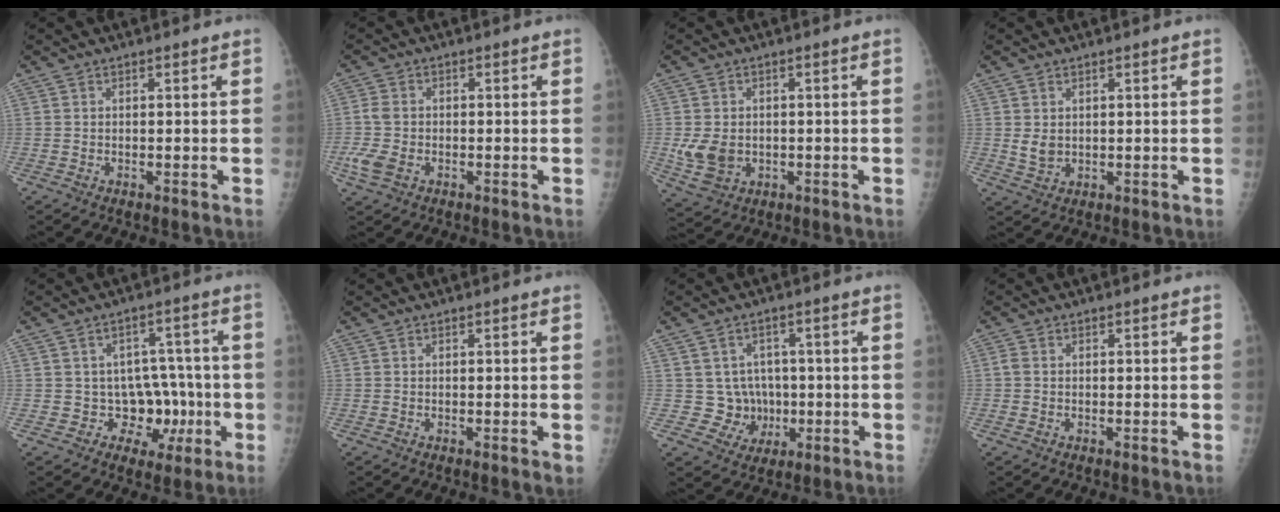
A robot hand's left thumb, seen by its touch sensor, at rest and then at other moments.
{"total": 5.1, "force": [-1.4, 3.6, 3.3], "torque": [-0.083, 0.007, -0.027]}
{"total": 6.5, "force": [-0.7, 5.2, 3.9], "torque": [-0.064, -0.004, 0.000]}
{"total": 2.8, "force": [0.6, 2.1, 1.8], "torque": [-0.026, -0.010, 0.019]}
{"total": 8.4, "force": [-1.8, 7.2, 3.8], "torque": [0.008, 0.021, -0.019]}
{"total": 0.7, "force": [0.0, 0.2, 0.7], "torque": [-0.013, -0.004, 0.000]}
{"total": 6.3, "force": [-0.1, 6.2, 1.1], "torque": [0.022, 0.012, 0.006]}
{"total": 1.3, "force": [-0.1, 0.9, 0.9], "torque": [-0.026, -0.003, -0.005]}